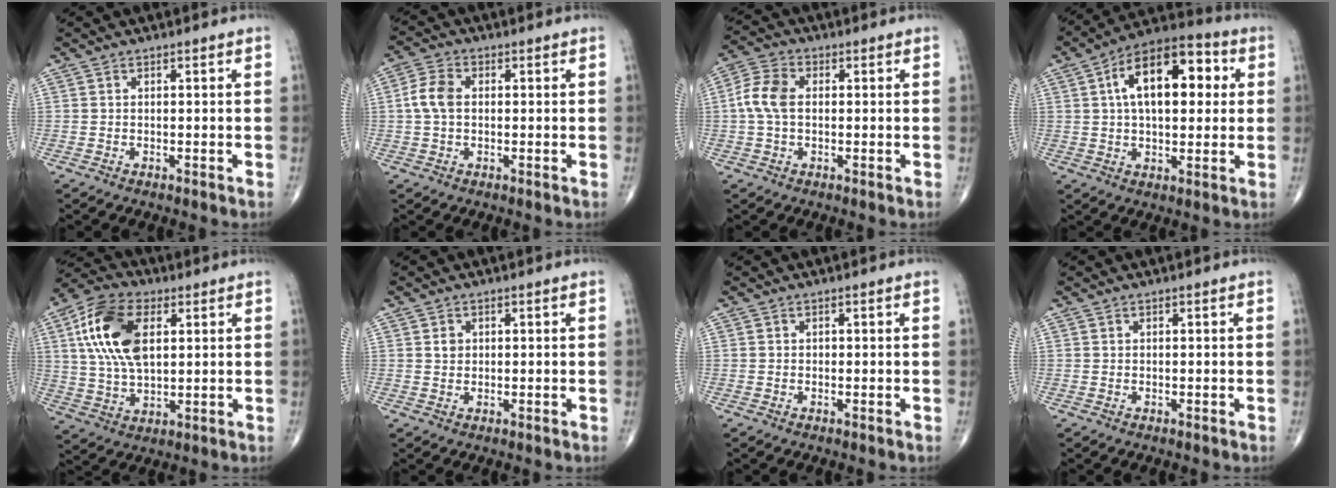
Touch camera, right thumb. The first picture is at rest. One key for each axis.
{"total": 5.1, "fx": 0.3, "fy": 3.4, "fz": 3.8, "tx": -0.083, "ty": 0.013, "tz": -0.002}
{"total": 6.6, "fx": 0.2, "fy": 4.2, "fz": 5.0, "tx": -0.113, "ty": 0.019, "tz": -0.003}
{"total": 17.0, "fx": 3.8, "fy": 8.9, "fz": 14.0, "tx": -0.194, "ty": 0.023, "tz": 0.053}
{"total": 15.5, "fx": 4.2, "fy": 8.6, "fz": 12.2, "tx": -0.231, "ty": 0.000, "tz": 0.077}
{"total": 1.5, "fx": 0.4, "fy": 1.3, "fz": 0.7, "tx": -0.006, "ty": 0.000, "tz": 0.007}
{"total": 0.0}
{"total": 0.0}